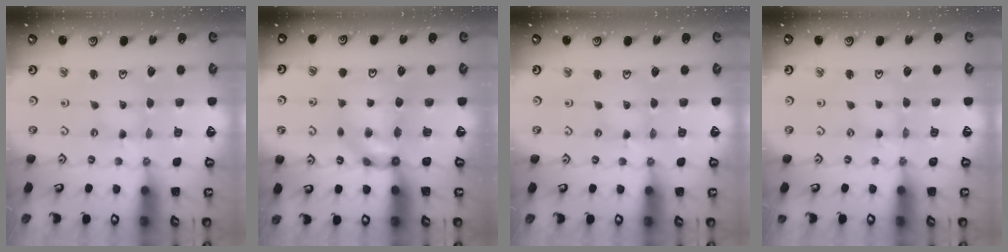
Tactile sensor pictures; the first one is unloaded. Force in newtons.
{"total": 7.3, "press": 7.3, "slide": 0.4}
{"total": 1.9, "press": 1.9, "slide": 0.2}
{"total": 0.0}